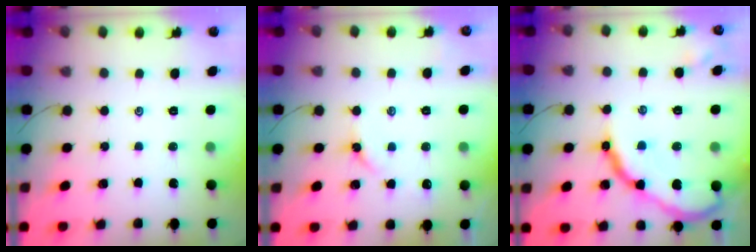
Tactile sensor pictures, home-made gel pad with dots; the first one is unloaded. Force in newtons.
{"total": 3.8, "press": 3.8, "slide": 0.5}
{"total": 16.8, "press": 16.8, "slide": 1.4}